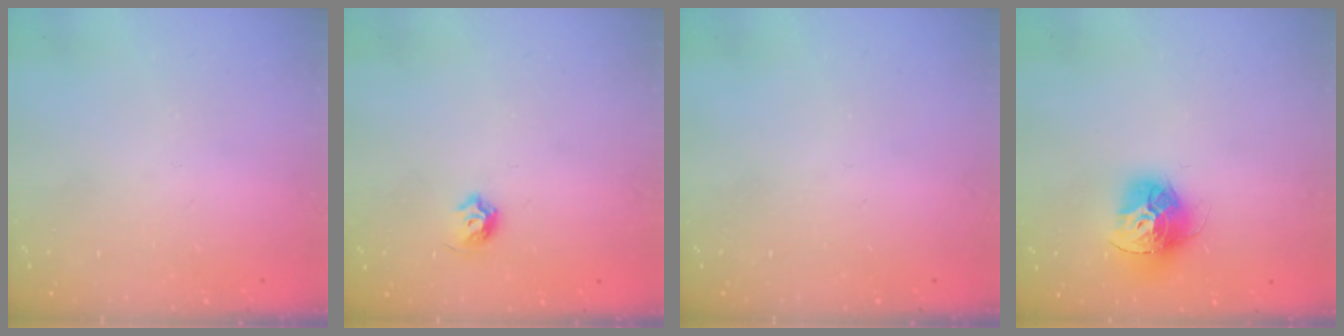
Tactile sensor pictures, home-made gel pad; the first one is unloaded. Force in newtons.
{"total": 4.9, "press": 4.8, "slide": 0.9}
{"total": 0.0}
{"total": 14.1, "press": 14.0, "slide": 1.4}